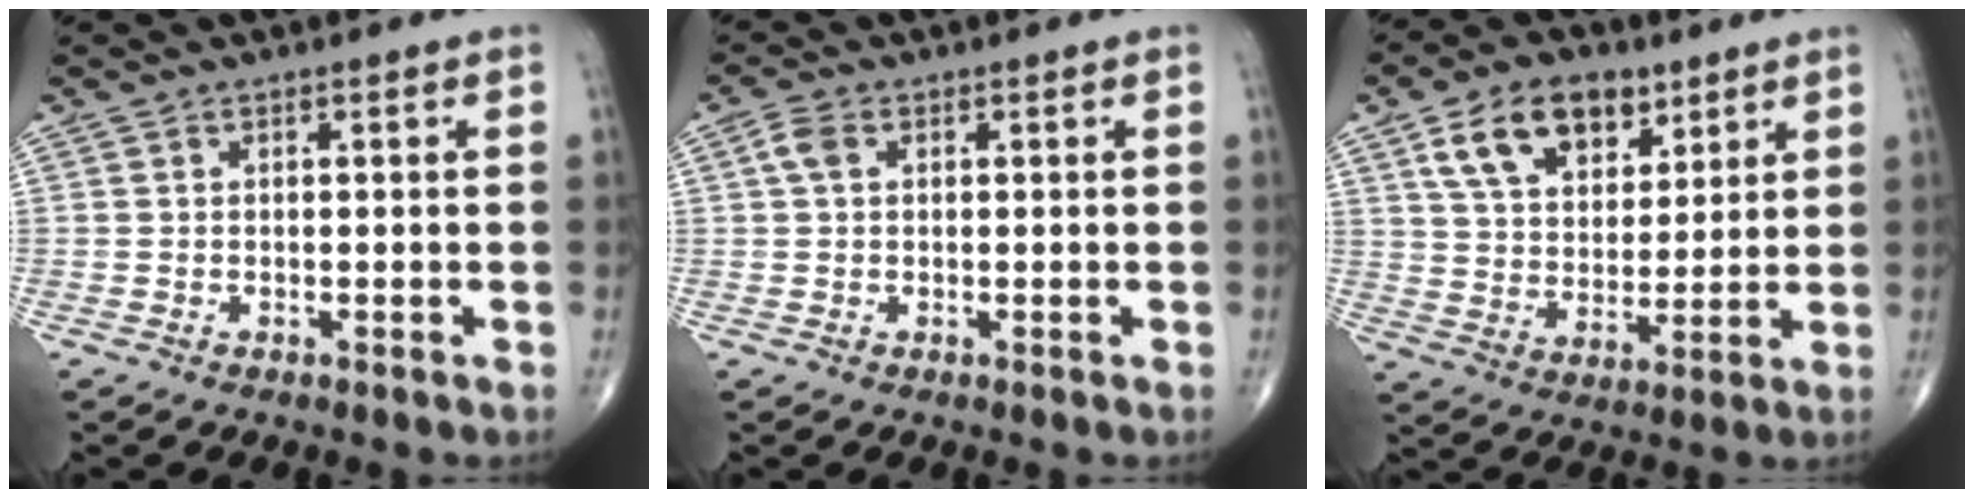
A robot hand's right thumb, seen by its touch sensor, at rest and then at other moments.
{"total": 2.6, "force": [0.7, 1.7, 1.9], "torque": [-0.042, 0.009, 0.012]}
{"total": 13.8, "force": [7.2, 8.5, 8.1], "torque": [-0.106, -0.025, 0.132]}